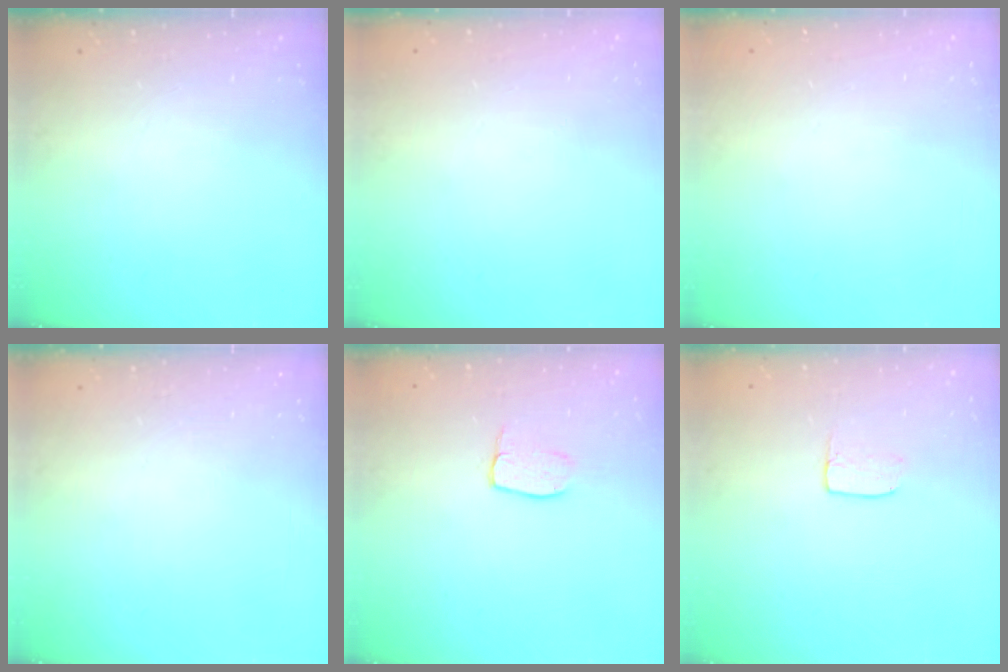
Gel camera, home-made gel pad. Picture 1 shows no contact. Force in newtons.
{"total": 0.0}
{"total": 0.0}
{"total": 0.0}
{"total": 6.3, "press": 6.3, "slide": 0.2}
{"total": 4.1, "press": 4.1, "slide": 0.3}